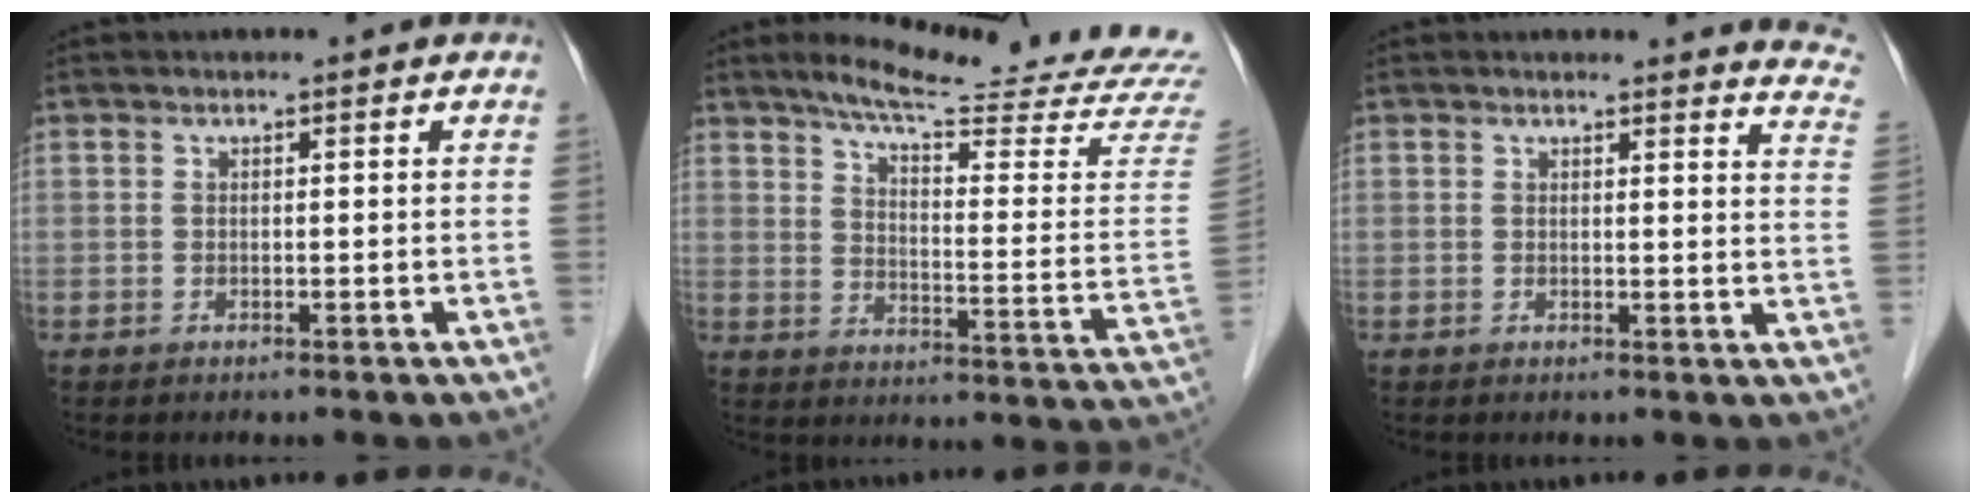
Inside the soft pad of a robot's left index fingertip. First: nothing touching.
{"total": 23.4, "force": [20.9, -0.4, 10.5], "torque": [-0.152, -0.091, 0.259]}
{"total": 9.1, "force": [9.0, 1.2, 1.2], "torque": [0.022, -0.063, 0.056]}